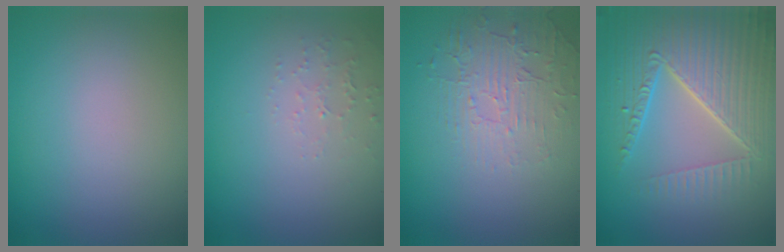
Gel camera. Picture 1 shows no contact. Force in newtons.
{"total": 1.3, "press": 1.3, "slide": 0.4}
{"total": 2.1, "press": 1.3, "slide": 1.7}
{"total": 7.5, "press": 5.6, "slide": 5.0}